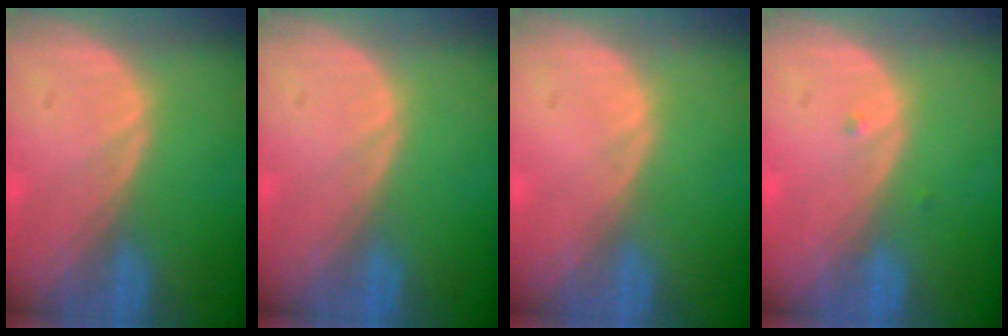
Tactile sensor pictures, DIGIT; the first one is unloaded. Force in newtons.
{"total": 0.0}
{"total": 0.0}
{"total": 0.6, "press": 0.5, "slide": 0.3}